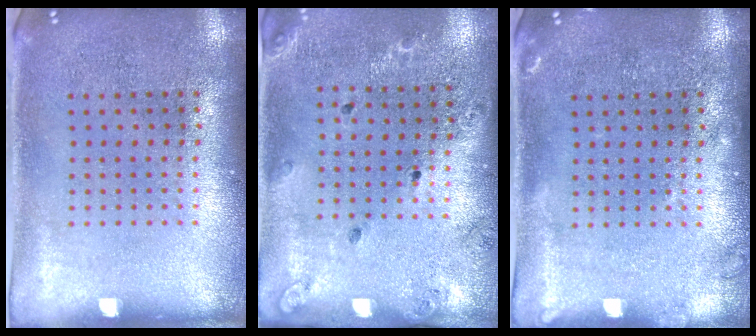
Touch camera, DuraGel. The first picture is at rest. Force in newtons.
{"total": 1.3, "press": 1.2, "slide": 0.4}
{"total": 1.0, "press": 1.0, "slide": 0.3}